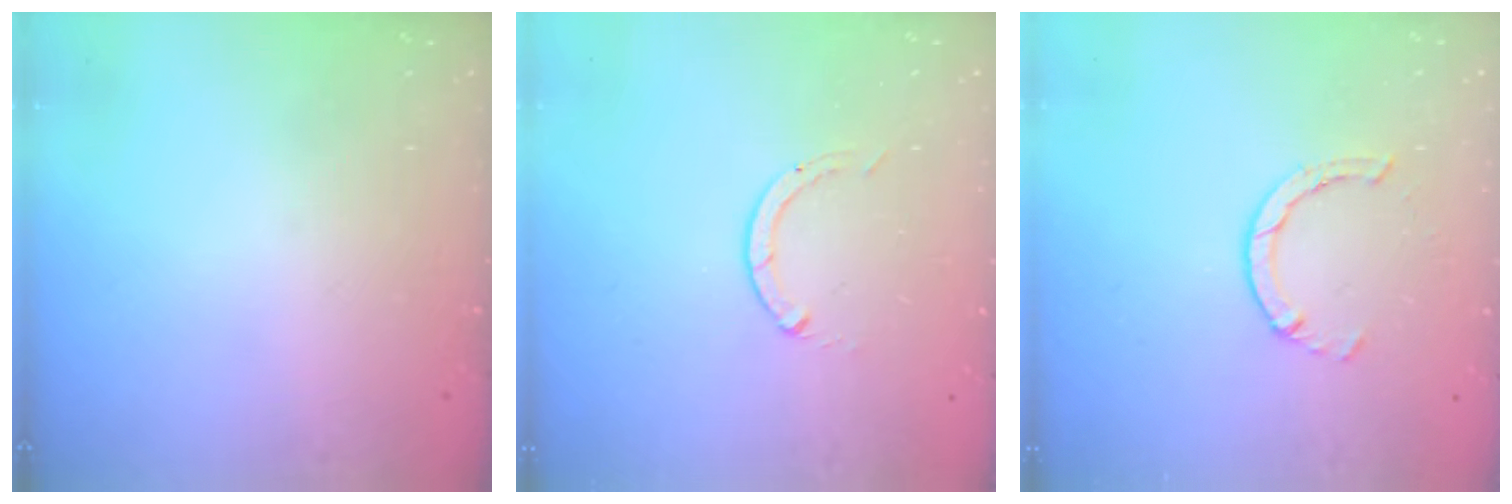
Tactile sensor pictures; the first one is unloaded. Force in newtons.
{"total": 0.0}
{"total": 2.9, "press": 2.9, "slide": 0.4}